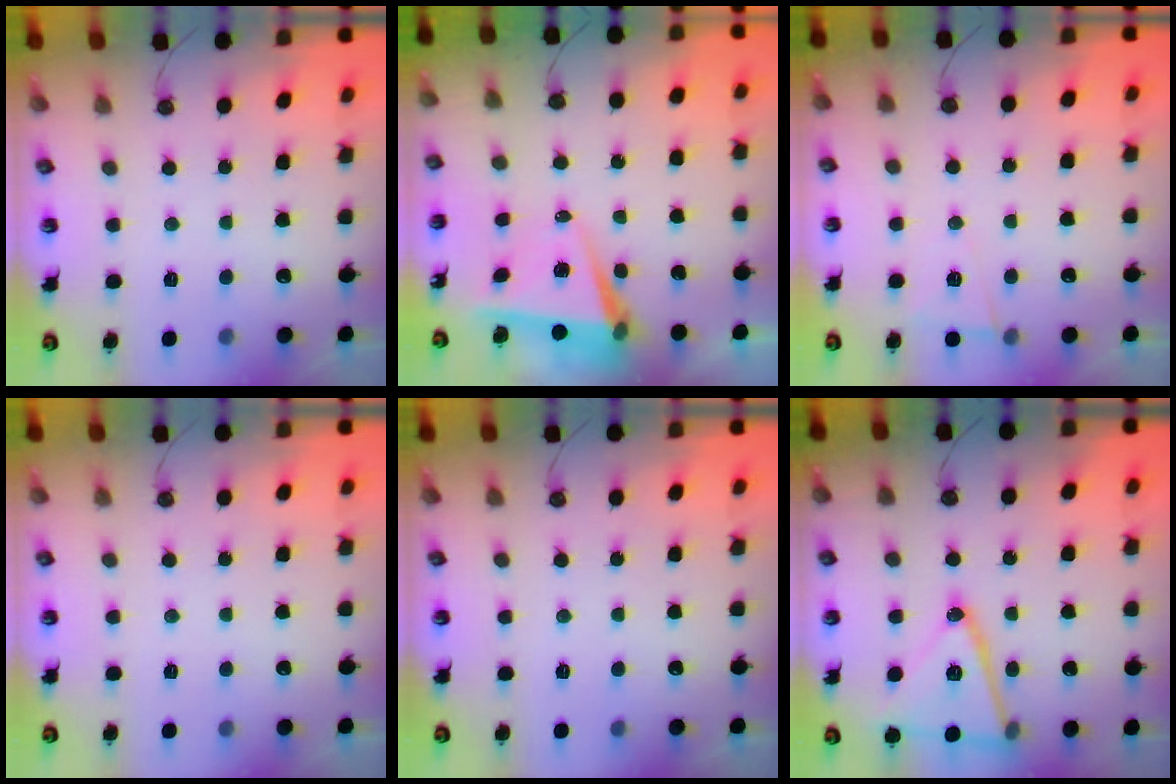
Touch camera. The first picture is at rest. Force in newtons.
{"total": 5.9, "press": 4.2, "slide": 4.2}
{"total": 6.6, "press": 5.1, "slide": 4.2}
{"total": 0.0}
{"total": 0.0}
{"total": 18.1, "press": 17.8, "slide": 3.4}